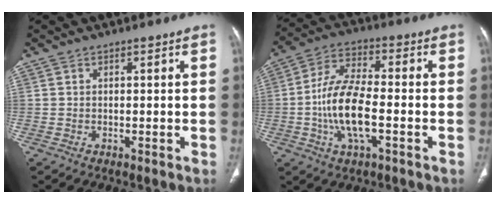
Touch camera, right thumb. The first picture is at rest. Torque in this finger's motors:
{"motor_torque": [3.23, 1.78, 1.74, -1.03, 0.47]}